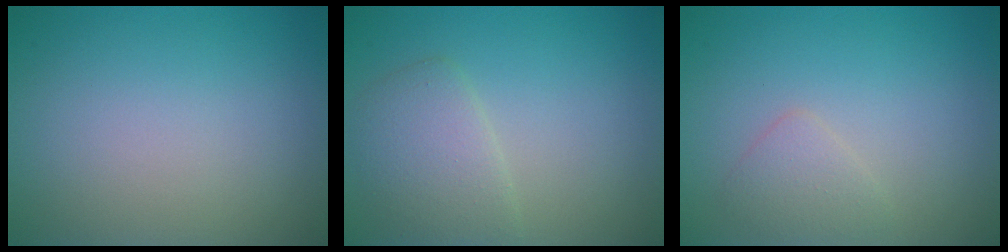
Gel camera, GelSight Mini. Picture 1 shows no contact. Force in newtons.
{"total": 3.2, "press": 3.2, "slide": 0.2}
{"total": 1.5, "press": 1.5, "slide": 0.1}